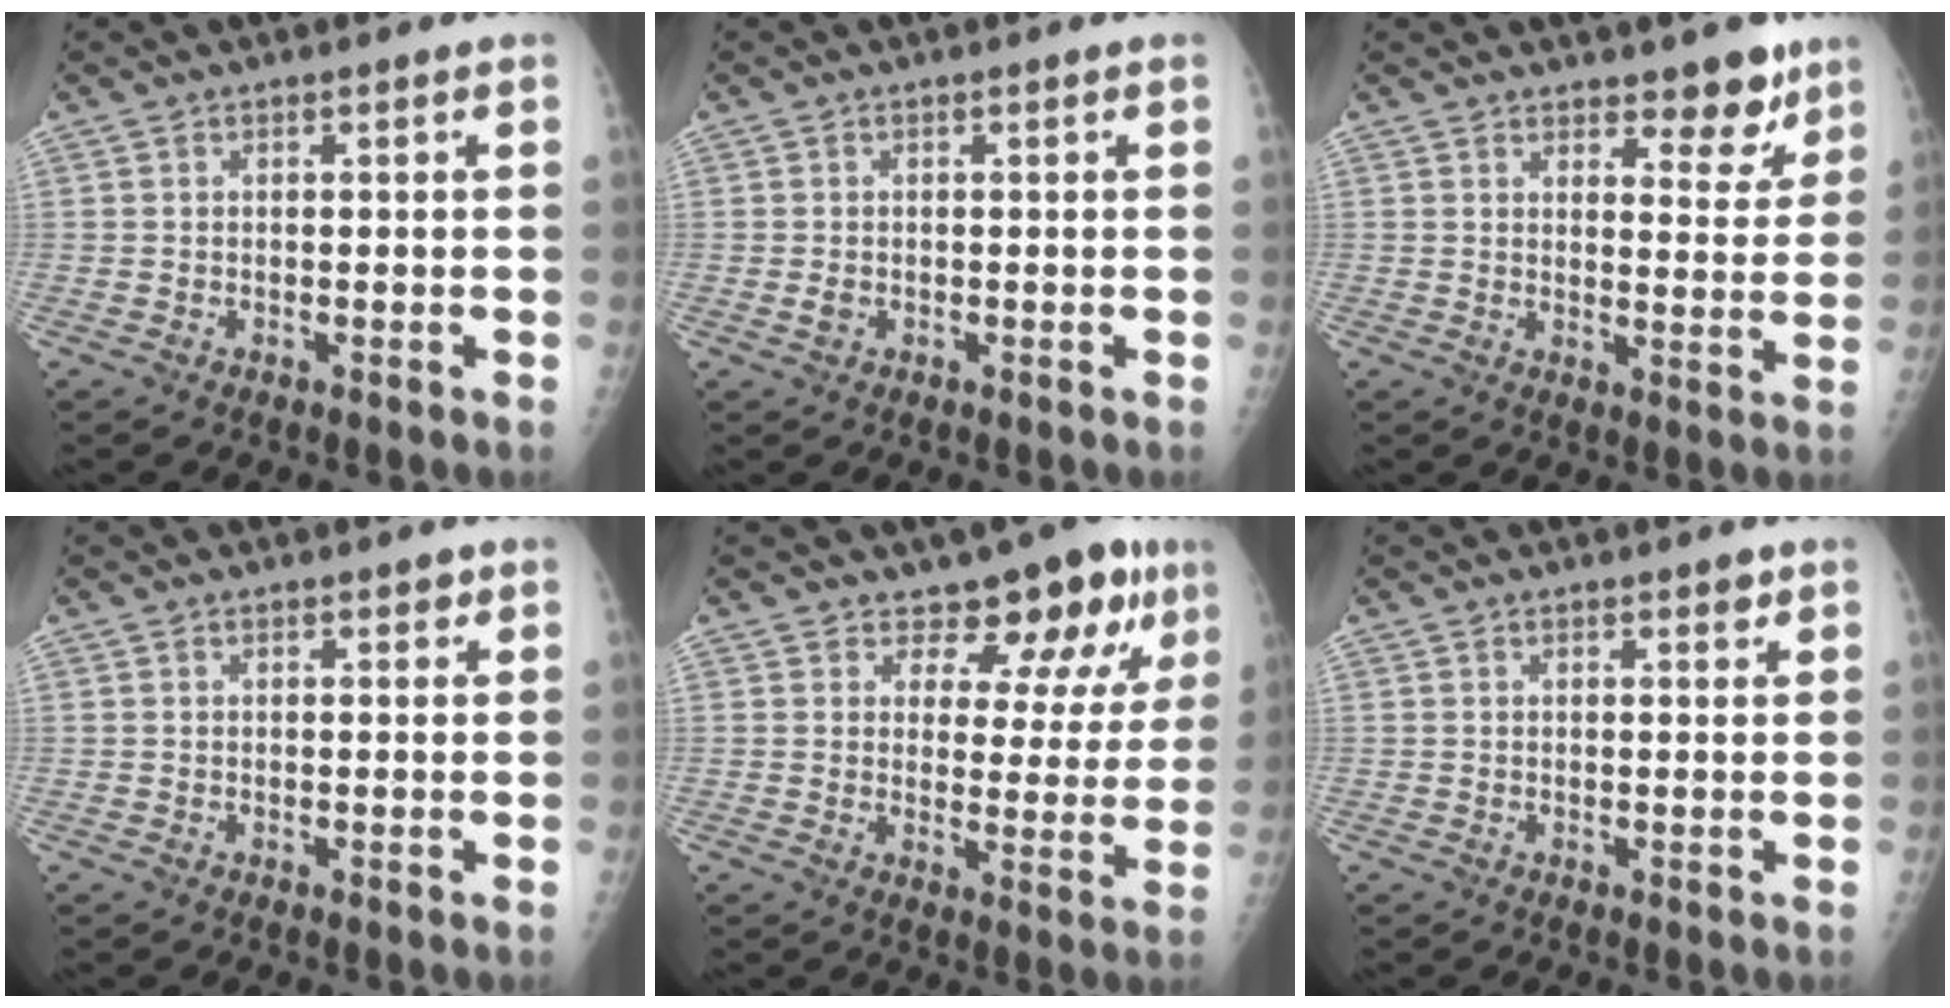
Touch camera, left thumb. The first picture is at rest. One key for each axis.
{"total": 1.1, "fx": -0.2, "fy": 0.9, "fz": 0.7, "tx": -0.014, "ty": -0.001, "tz": -0.001}
{"total": 7.1, "fx": 5.4, "fy": 3.2, "fz": 3.4, "tx": -0.007, "ty": -0.036, "tz": 0.074}
{"total": 1.3, "fx": 1.0, "fy": 0.7, "fz": 0.5, "tx": 0.005, "ty": -0.005, "tz": 0.010}
{"total": 11.2, "fx": 8.1, "fy": 5.7, "fz": 5.2, "tx": -0.023, "ty": -0.048, "tz": 0.097}
{"total": 1.6, "fx": 1.2, "fy": 0.7, "fz": 0.8, "tx": -0.001, "ty": -0.007, "tz": 0.015}